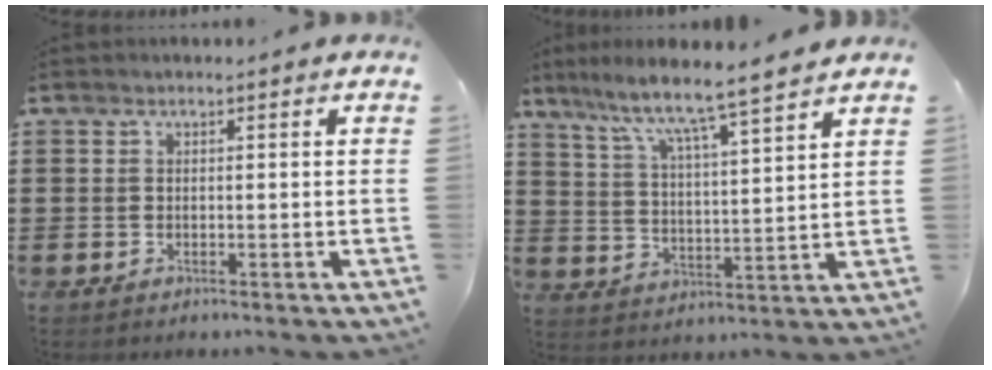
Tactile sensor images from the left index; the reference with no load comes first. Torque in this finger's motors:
{"motor_torque": [0.99, -1.15, 0.94, 0.21]}